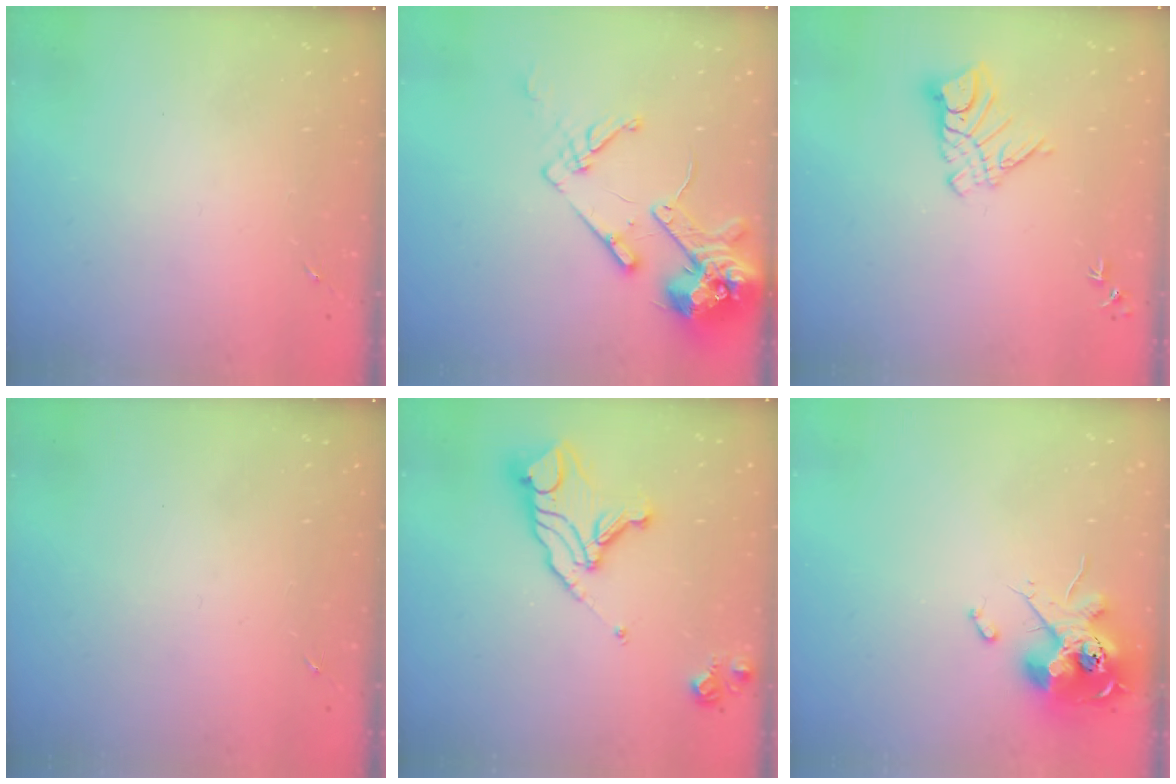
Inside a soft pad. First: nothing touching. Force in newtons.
{"total": 15.8, "press": 15.6, "slide": 2.0}
{"total": 10.5, "press": 10.4, "slide": 1.0}
{"total": 0.0}
{"total": 14.9, "press": 14.8, "slide": 1.5}
{"total": 14.0, "press": 13.9, "slide": 1.5}